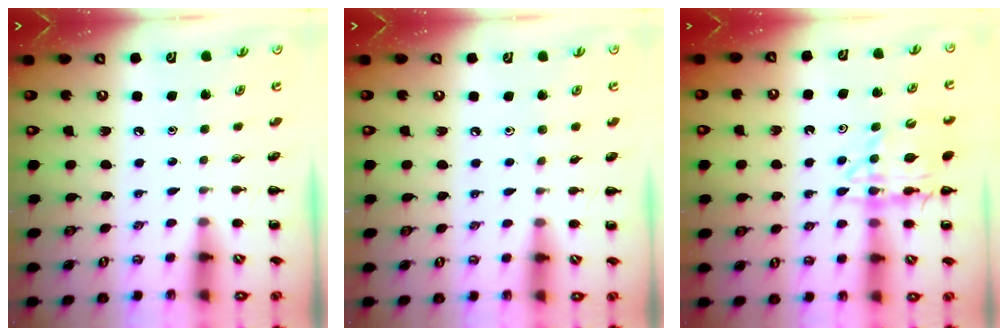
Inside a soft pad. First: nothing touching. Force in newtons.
{"total": 3.3, "press": 3.0, "slide": 1.4}
{"total": 13.4, "press": 13.1, "slide": 2.9}